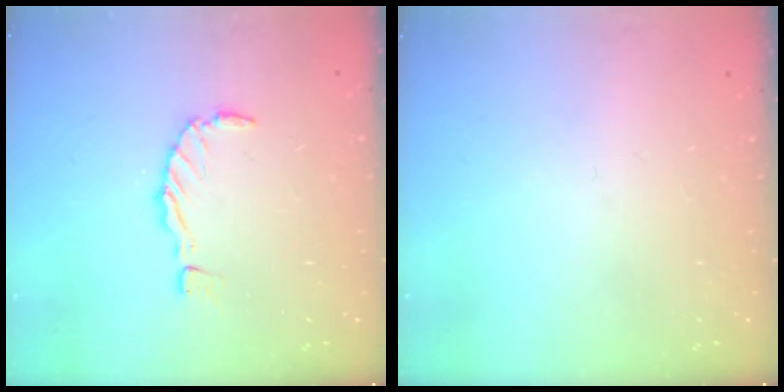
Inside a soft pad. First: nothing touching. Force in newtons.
{"total": 0.0}